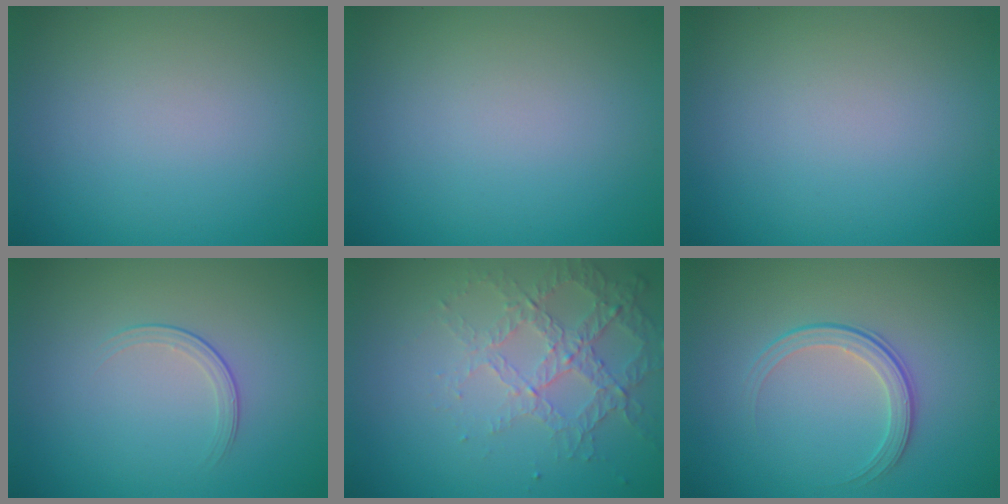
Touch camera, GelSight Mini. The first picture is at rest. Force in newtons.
{"total": 0.0}
{"total": 0.0}
{"total": 1.5, "press": 0.7, "slide": 1.4}
{"total": 4.3, "press": 2.9, "slide": 3.2}
{"total": 2.1, "press": 1.5, "slide": 1.5}